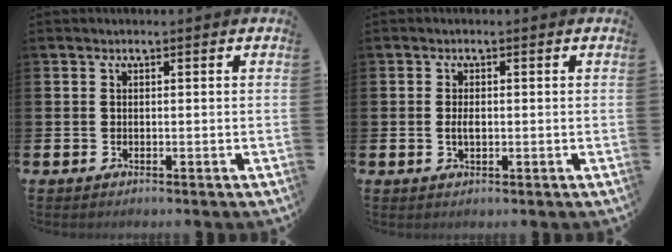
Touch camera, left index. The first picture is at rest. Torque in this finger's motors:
{"motor_torque": [0.49, 0.23, 0.29, 0.09]}